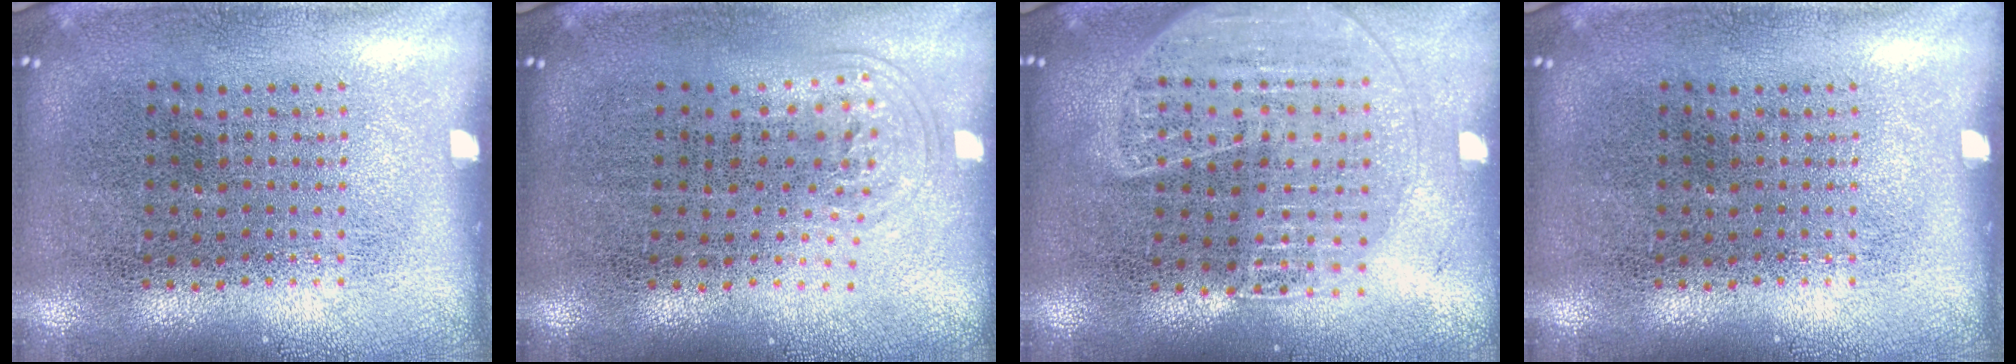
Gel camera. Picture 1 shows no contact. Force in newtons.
{"total": 1.0, "press": 0.7, "slide": 0.7}
{"total": 1.8, "press": 1.7, "slide": 0.7}
{"total": 0.0}